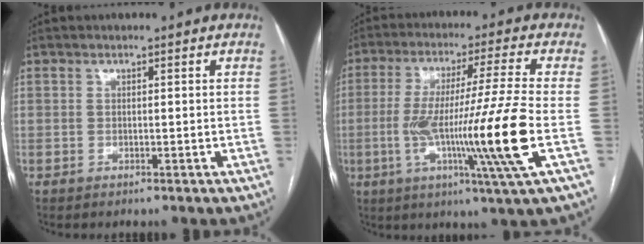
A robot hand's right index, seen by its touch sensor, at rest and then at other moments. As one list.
[{"total": 16.8, "force": [-3.7, -2.2, 16.2], "torque": [-0.305, -0.020, -0.071]}]